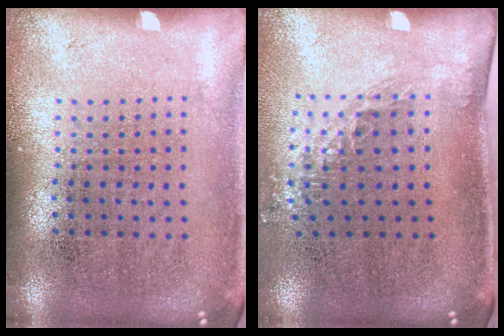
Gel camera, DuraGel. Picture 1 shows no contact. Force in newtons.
{"total": 1.4, "press": 1.0, "slide": 1.0}